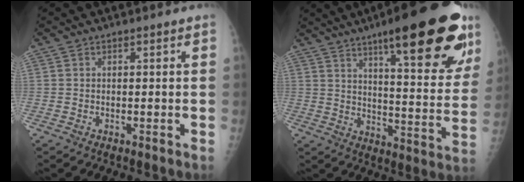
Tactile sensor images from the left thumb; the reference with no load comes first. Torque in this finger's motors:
{"motor_torque": [2.93, 2.07, 1.81, -0.96, 0.39]}